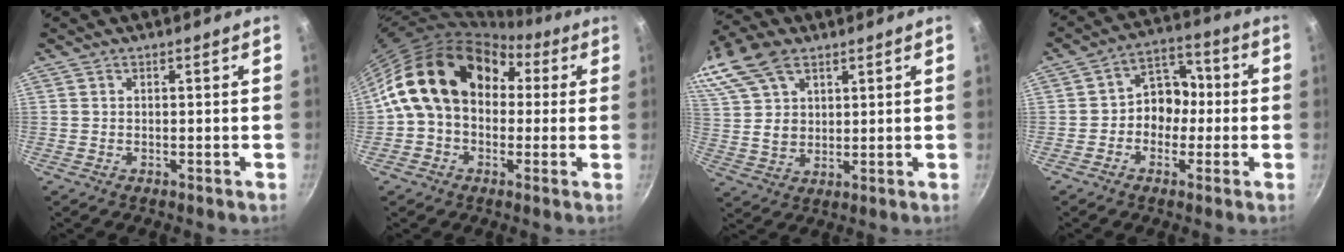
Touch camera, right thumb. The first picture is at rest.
{"total": 18.6, "force": [3.0, 13.8, 12.1], "torque": [-0.179, 0.047, 0.038]}
{"total": 18.2, "force": [10.0, 11.5, 9.9], "torque": [-0.215, 0.018, 0.197]}
{"total": 8.5, "force": [-1.1, 7.1, 4.6], "torque": [-0.008, 0.033, -0.032]}